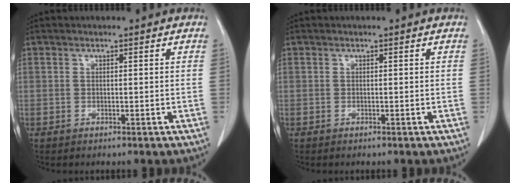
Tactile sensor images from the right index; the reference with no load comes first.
{"total": 0.0}